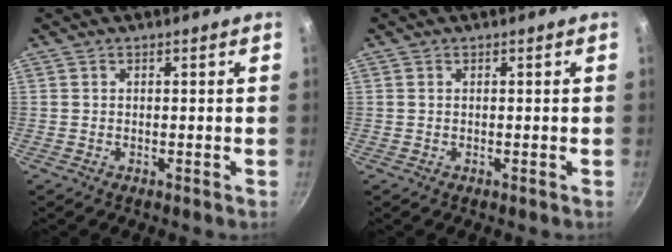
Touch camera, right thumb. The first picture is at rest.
{"total": 0.0}